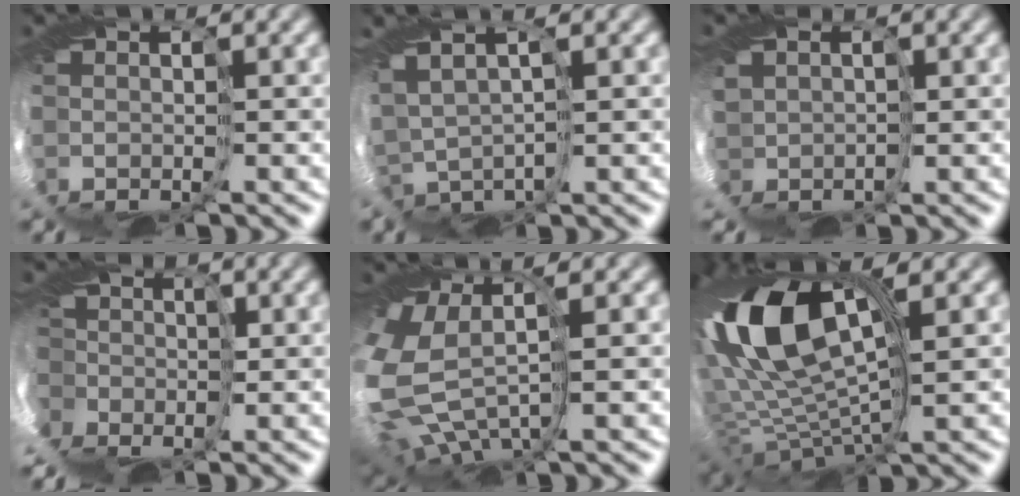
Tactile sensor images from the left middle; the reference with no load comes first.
{"total": 2.6, "force": [2.1, 0.9, 1.2], "torque": [-0.050, 0.012, 0.050]}
{"total": 2.8, "force": [0.5, 2.7, -0.4], "torque": [-0.019, -0.002, 0.015]}
{"total": 12.5, "force": [-7.0, 9.1, 4.9], "torque": [-0.117, -0.020, -0.119]}
{"total": 8.7, "force": [-0.7, 6.0, 6.2], "torque": [-0.171, -0.035, 0.025]}
{"total": 12.5, "force": [3.7, 6.4, 10.0], "torque": [-0.245, 0.017, 0.067]}